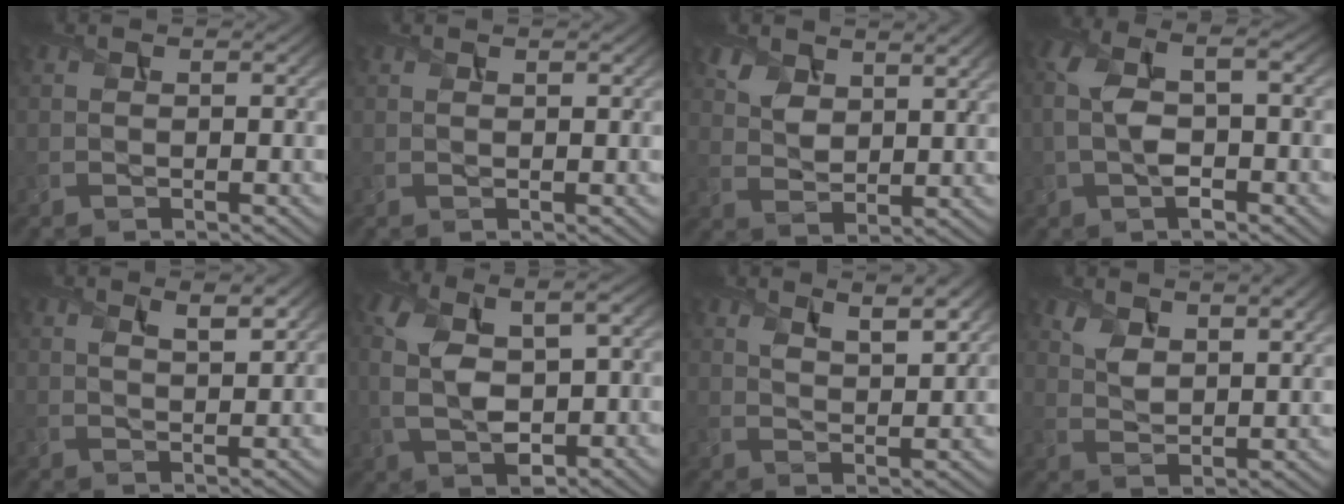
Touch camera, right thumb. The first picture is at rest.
{"total": 0.6, "force": [0.4, 0.2, 0.3], "torque": [-0.007, 0.000, 0.009]}
{"total": 5.9, "force": [3.9, 3.0, 3.3], "torque": [-0.079, -0.003, 0.076]}
{"total": 7.0, "force": [-0.8, 3.1, 6.2], "torque": [-0.138, 0.004, -0.016]}
{"total": 3.0, "force": [1.8, 0.8, 2.2], "torque": [-0.035, -0.006, 0.038]}
{"total": 8.8, "force": [0.3, 4.6, 7.4], "torque": [-0.168, -0.002, 0.006]}
{"total": 5.8, "force": [3.9, 1.9, 3.9], "torque": [-0.065, -0.004, 0.068]}
{"total": 7.3, "force": [4.4, 3.2, 4.8], "torque": [-0.104, -0.004, 0.087]}